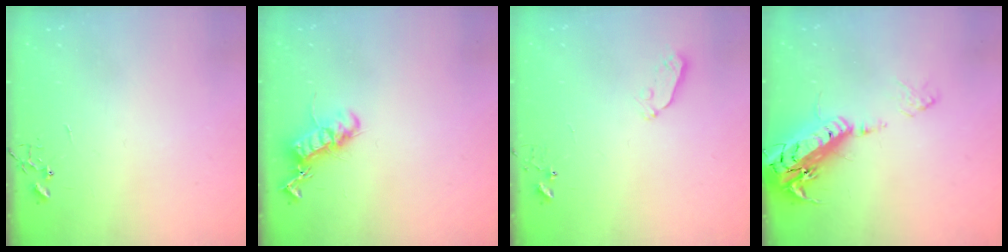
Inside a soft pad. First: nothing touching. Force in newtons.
{"total": 13.3, "press": 13.3, "slide": 0.3}
{"total": 3.9, "press": 3.8, "slide": 0.6}
{"total": 22.4, "press": 22.0, "slide": 4.3}